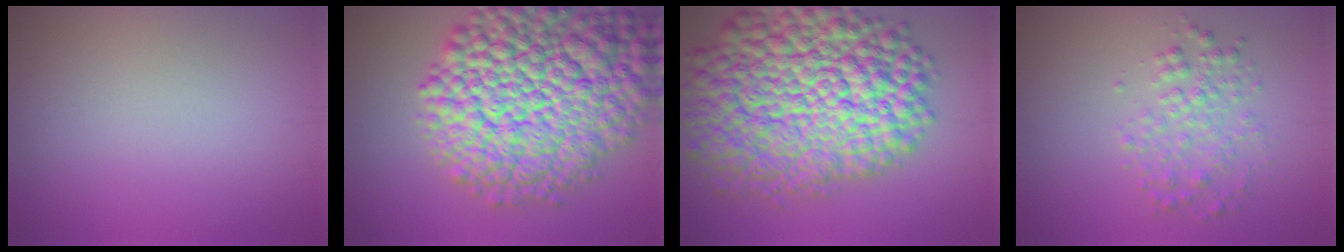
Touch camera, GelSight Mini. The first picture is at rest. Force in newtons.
{"total": 15.2, "press": 15.2, "slide": 0.6}
{"total": 15.8, "press": 15.8, "slide": 0.6}
{"total": 2.8, "press": 2.8, "slide": 0.0}